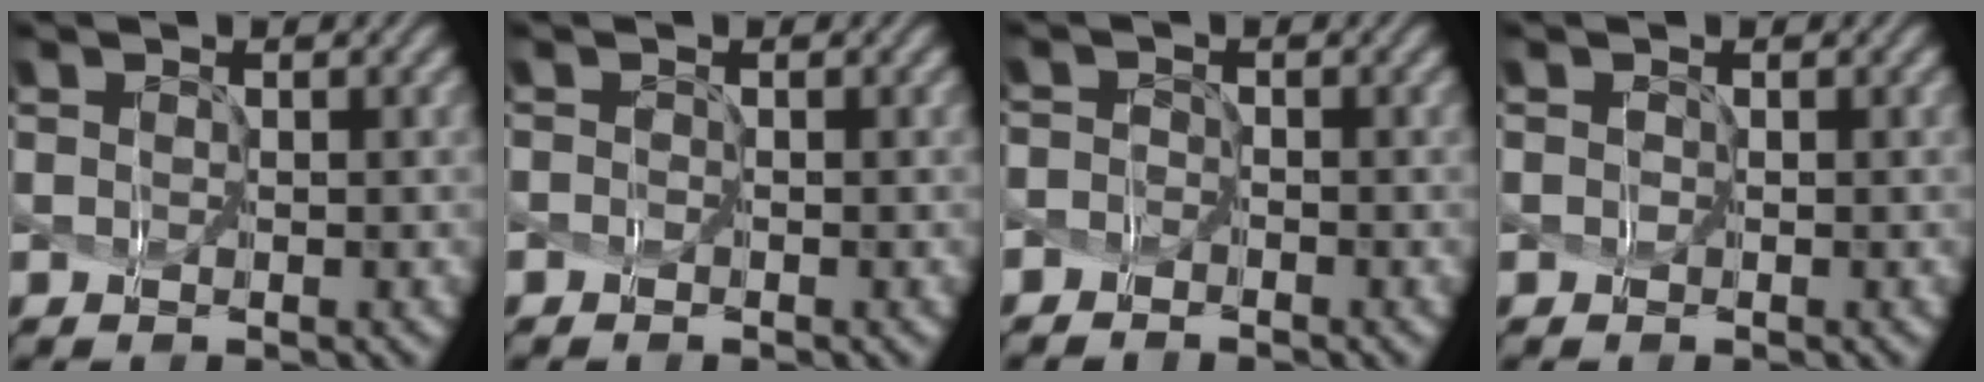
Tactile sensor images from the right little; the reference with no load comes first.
{"total": 0.6, "force": [-0.5, -0.2, -0.2], "torque": [0.002, -0.001, 0.000]}
{"total": 1.4, "force": [-1.4, 0.1, -0.3], "torque": [-0.004, -0.001, -0.022]}
{"total": 0.0}